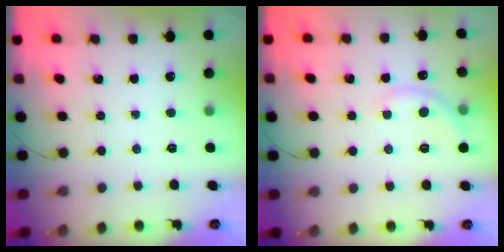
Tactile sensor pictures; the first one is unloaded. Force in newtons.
{"total": 3.0, "press": 2.9, "slide": 1.0}